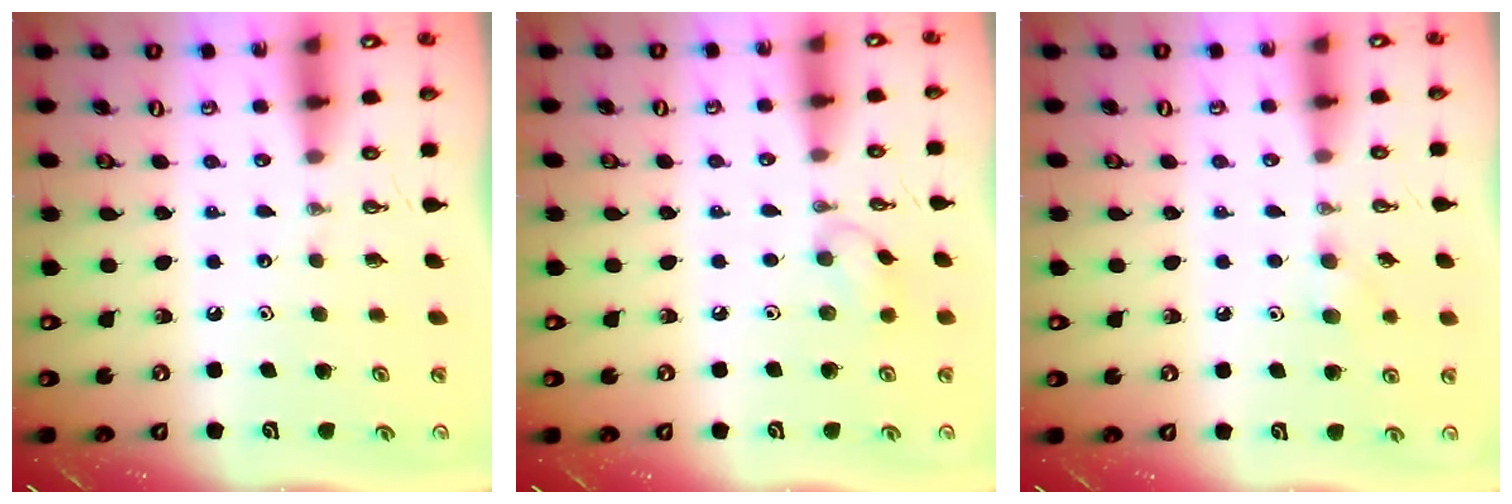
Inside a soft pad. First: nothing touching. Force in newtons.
{"total": 6.8, "press": 6.8, "slide": 0.7}
{"total": 5.4, "press": 5.4, "slide": 0.7}